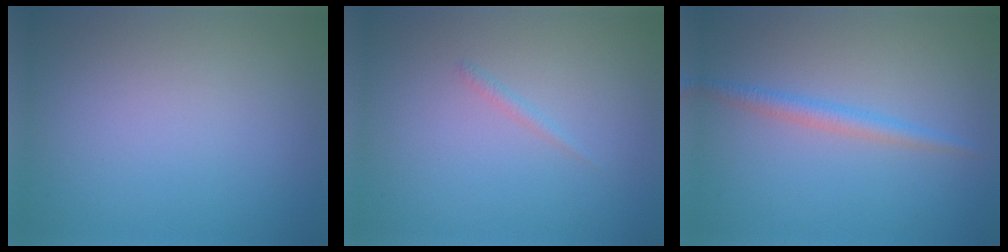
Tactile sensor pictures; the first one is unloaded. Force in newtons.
{"total": 0.6, "press": 0.6, "slide": 0.1}
{"total": 1.8, "press": 1.8, "slide": 0.1}